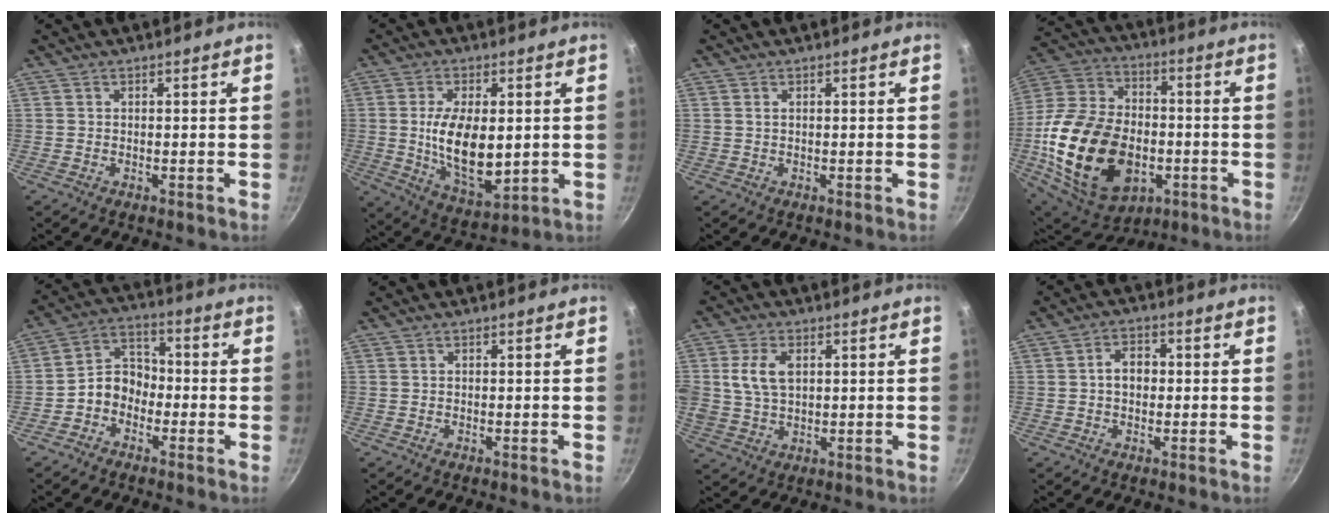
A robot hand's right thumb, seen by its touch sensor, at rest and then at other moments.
{"total": 14.3, "force": [0.4, 7.2, 12.3], "torque": [-0.208, -0.019, 0.018]}
{"total": 0.6, "force": [0.2, 0.3, 0.5], "torque": [-0.008, 0.002, 0.004]}
{"total": 27.6, "force": [-6.0, 18.1, 20.0], "torque": [-0.367, 0.024, -0.093]}
{"total": 7.2, "force": [-2.6, 5.6, 3.7], "torque": [-0.031, 0.040, -0.064]}
{"total": 0.0}
{"total": 7.6, "force": [1.7, 4.9, 5.5], "torque": [-0.102, -0.001, 0.031]}
{"total": 4.6, "force": [0.0, 3.4, 3.0], "torque": [-0.026, 0.013, -0.004]}